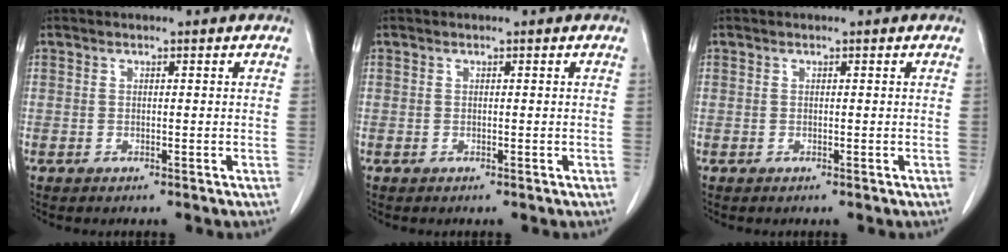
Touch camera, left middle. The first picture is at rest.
{"total": 0.0}
{"total": 0.0}